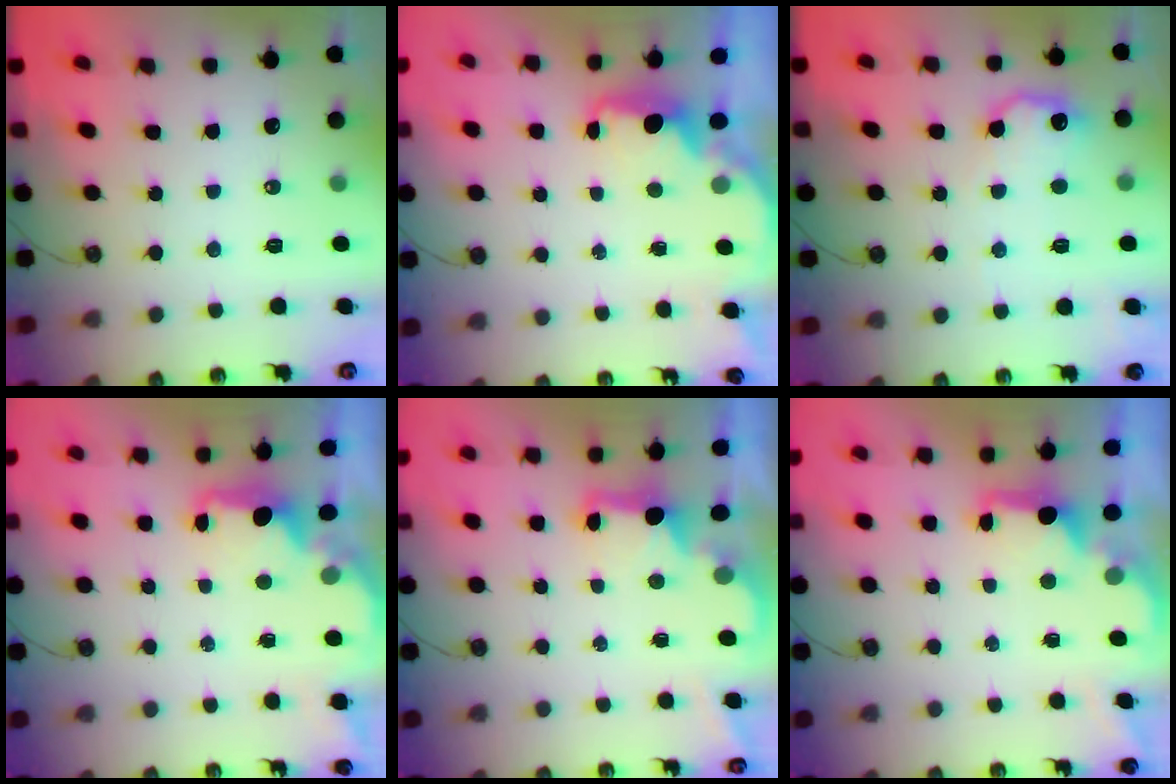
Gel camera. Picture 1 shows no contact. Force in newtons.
{"total": 2.5, "press": 2.3, "slide": 0.8}
{"total": 10.9, "press": 10.9, "slide": 0.5}
{"total": 2.0, "press": 1.8, "slide": 0.7}
{"total": 2.4, "press": 2.2, "slide": 0.8}
{"total": 2.1, "press": 1.9, "slide": 0.8}